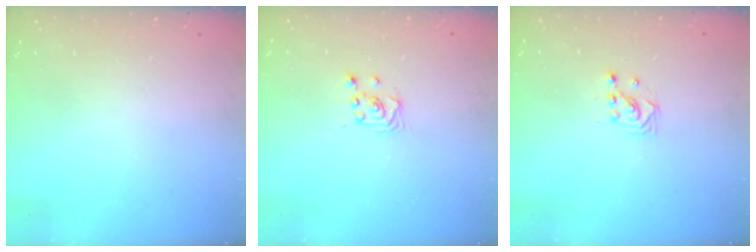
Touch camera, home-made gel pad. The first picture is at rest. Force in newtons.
{"total": 2.6, "press": 2.6, "slide": 0.2}
{"total": 2.9, "press": 2.9, "slide": 0.3}